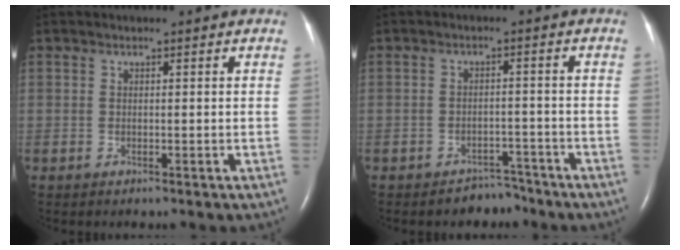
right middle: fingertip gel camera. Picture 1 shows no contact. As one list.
[{"total": 3.0, "force": [-2.7, 1.4, -0.2], "torque": [0.005, 0.006, -0.036]}]